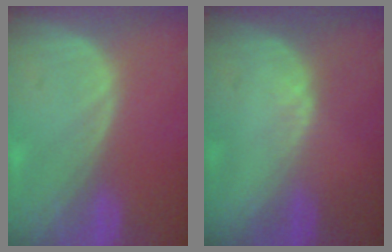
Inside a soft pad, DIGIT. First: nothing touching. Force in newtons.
{"total": 1.2, "press": 0.9, "slide": 0.8}